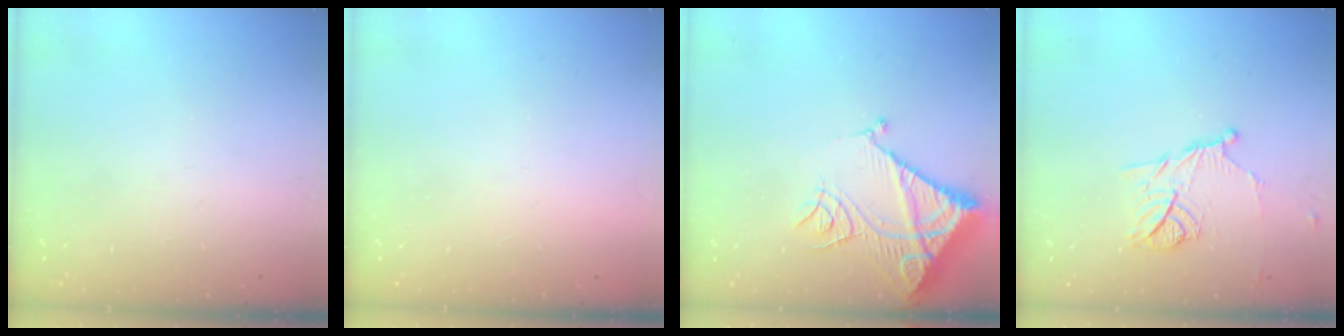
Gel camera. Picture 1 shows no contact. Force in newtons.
{"total": 1.5, "press": 1.5, "slide": 0.1}
{"total": 13.7, "press": 13.6, "slide": 1.6}
{"total": 11.4, "press": 11.3, "slide": 0.7}